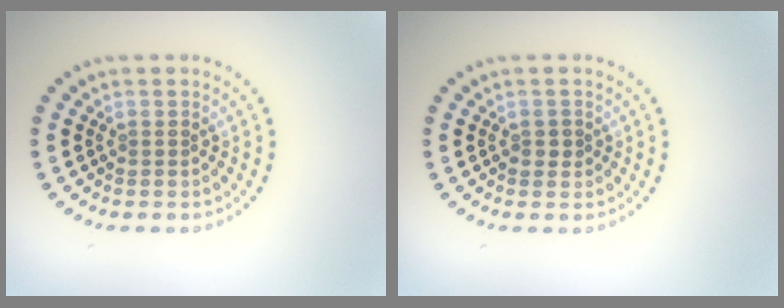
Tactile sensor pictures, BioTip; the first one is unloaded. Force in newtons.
{"total": 1.1, "press": 1.1, "slide": 0.2}